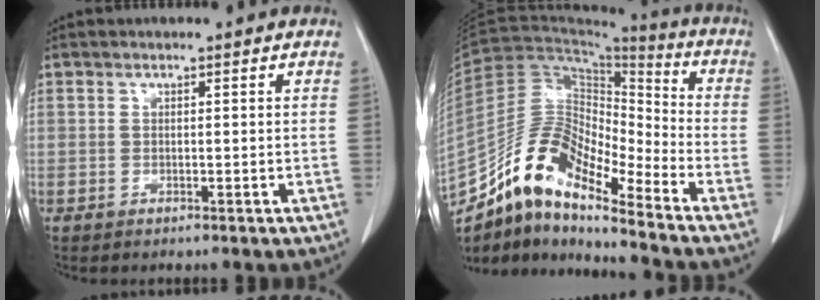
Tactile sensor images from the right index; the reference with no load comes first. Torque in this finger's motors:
{"motor_torque": [0.26, -0.33, 0.66, 0.09]}